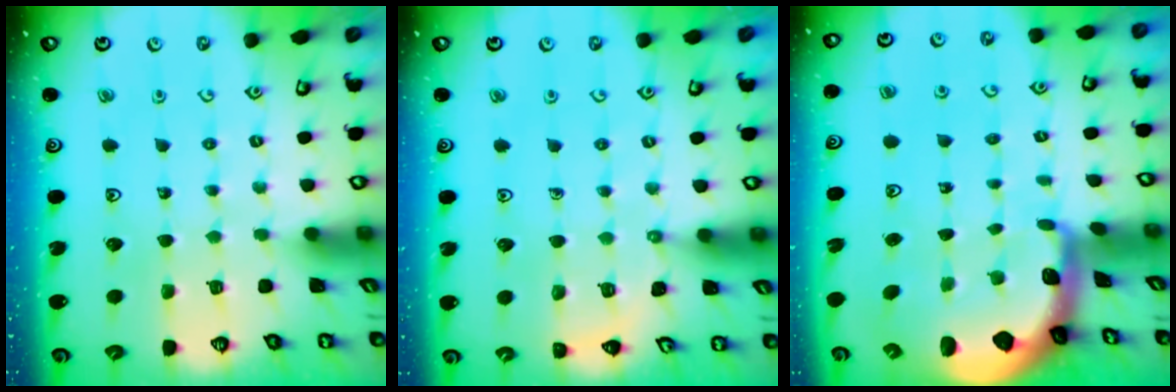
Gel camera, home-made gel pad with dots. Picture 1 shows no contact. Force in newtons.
{"total": 6.4, "press": 6.1, "slide": 1.8}
{"total": 2.6, "press": 2.5, "slide": 0.6}